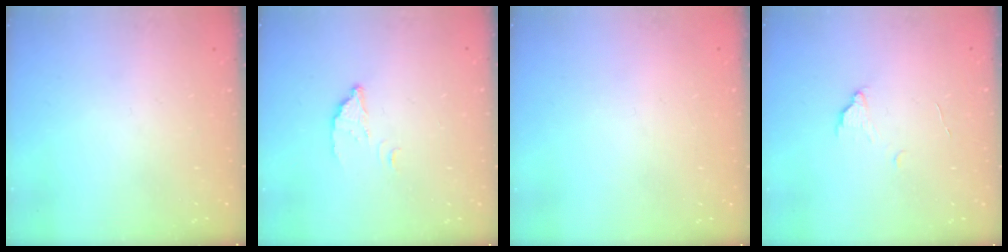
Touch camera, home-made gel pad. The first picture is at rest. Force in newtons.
{"total": 2.8, "press": 2.7, "slide": 0.2}
{"total": 2.3, "press": 2.3, "slide": 0.1}
{"total": 3.4, "press": 3.4, "slide": 0.3}